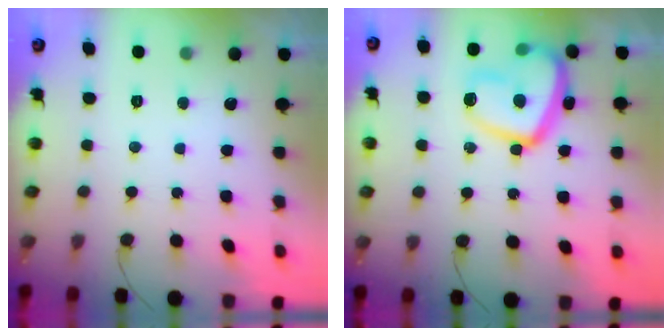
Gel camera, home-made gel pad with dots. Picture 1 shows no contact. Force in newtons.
{"total": 19.4, "press": 19.3, "slide": 1.7}